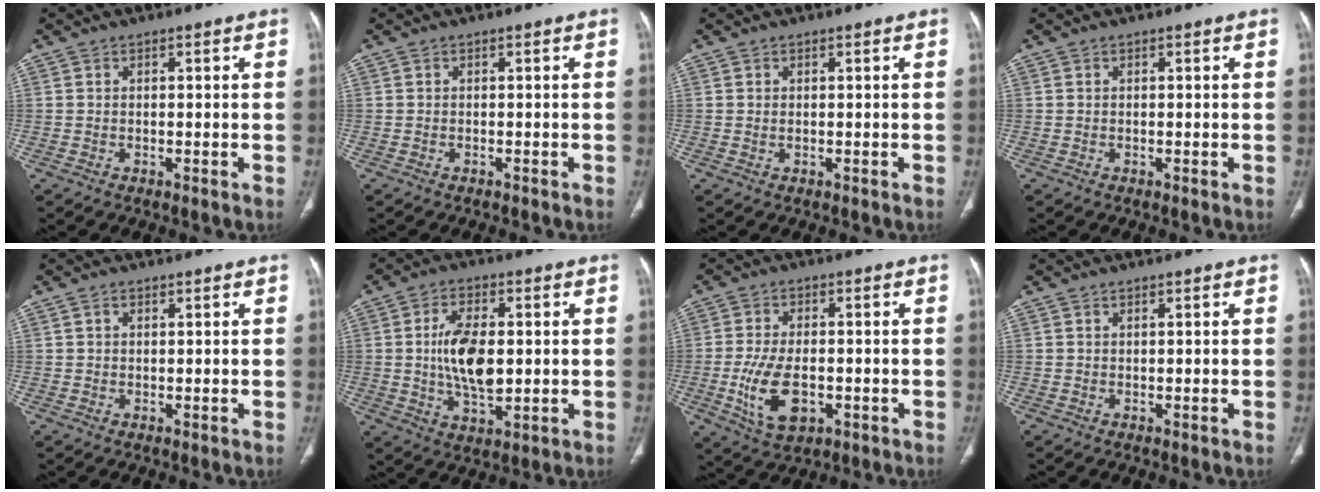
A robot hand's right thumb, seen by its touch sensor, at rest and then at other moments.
{"total": 1.0, "force": [-0.9, 0.4, 0.3], "torque": [-0.013, 0.004, -0.010]}
{"total": 0.6, "force": [-0.1, 0.3, 0.5], "torque": [-0.012, 0.000, 0.000]}
{"total": 0.0}
{"total": 0.8, "force": [0.3, 0.6, 0.4], "torque": [-0.006, 0.003, 0.005]}
{"total": 11.1, "force": [0.4, 5.7, 9.5], "torque": [-0.170, -0.005, 0.013]}
{"total": 10.3, "force": [-2.6, 5.7, 8.2], "torque": [-0.155, 0.001, -0.036]}
{"total": 0.0}